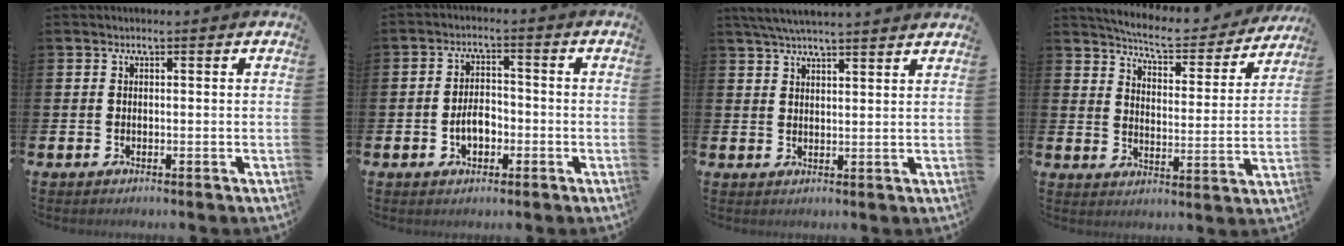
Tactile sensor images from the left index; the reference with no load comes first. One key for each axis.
{"total": 4.0, "fx": -1.5, "fy": 2.4, "fz": 2.8, "tx": -0.041, "ty": 0.002, "tz": -0.032}
{"total": 4.3, "fx": 4.1, "fy": -0.2, "fz": 1.2, "tx": -0.038, "ty": -0.011, "tz": 0.076}
{"total": 6.6, "fx": 6.3, "fy": 0.7, "fz": 2.0, "tx": -0.061, "ty": -0.044, "tz": 0.105}